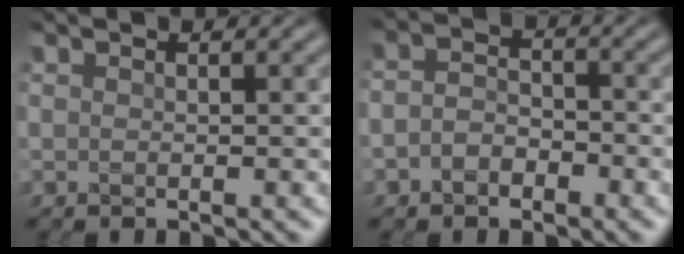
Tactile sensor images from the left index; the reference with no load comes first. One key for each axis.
{"total": 2.2, "fx": -1.2, "fy": 1.5, "fz": 1.1, "tx": -0.023, "ty": 0.007, "tz": -0.027}